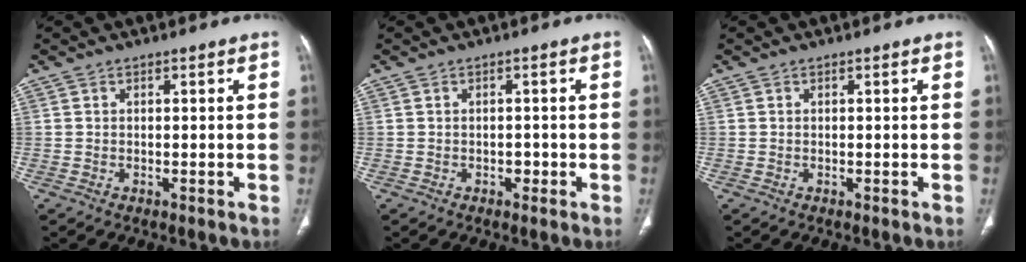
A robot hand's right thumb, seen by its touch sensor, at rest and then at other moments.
{"total": 1.4, "force": [-0.5, 1.1, 0.7], "torque": [-0.004, 0.004, -0.007]}
{"total": 0.0}